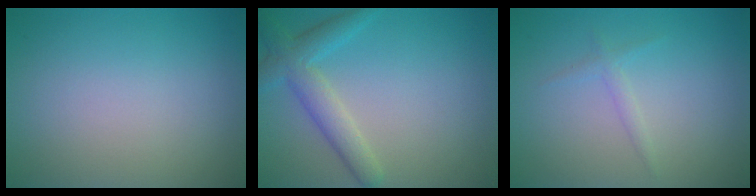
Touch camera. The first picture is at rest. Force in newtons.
{"total": 3.7, "press": 3.7, "slide": 0.2}
{"total": 1.0, "press": 1.0, "slide": 0.1}